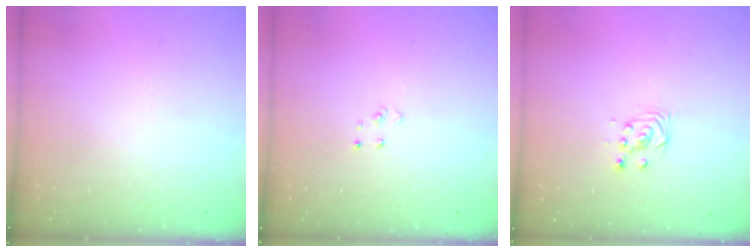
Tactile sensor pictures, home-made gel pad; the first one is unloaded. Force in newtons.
{"total": 2.8, "press": 2.8, "slide": 0.3}
{"total": 4.1, "press": 4.0, "slide": 0.7}